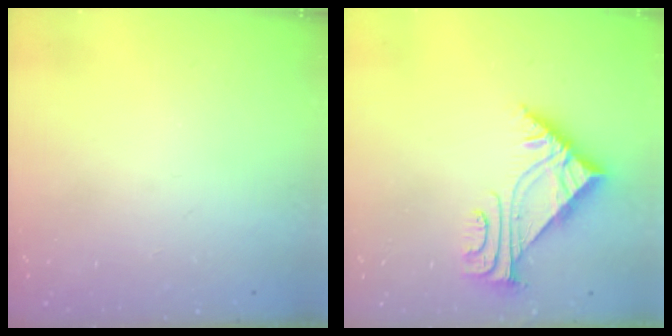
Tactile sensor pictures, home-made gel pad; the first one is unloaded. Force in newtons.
{"total": 4.9, "press": 4.8, "slide": 0.8}